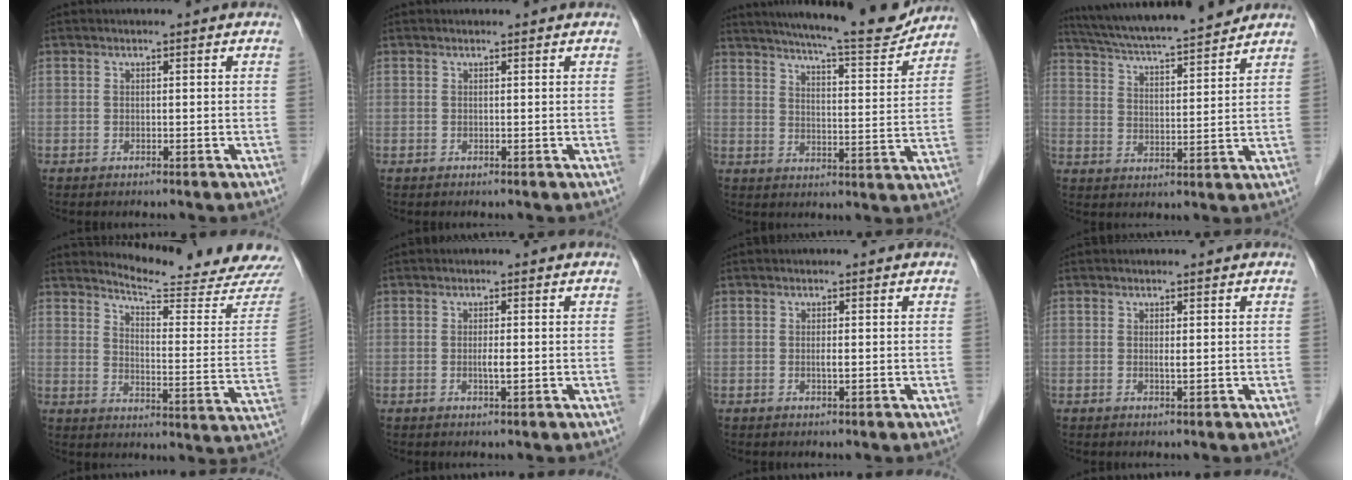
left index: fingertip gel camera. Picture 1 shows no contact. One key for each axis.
{"total": 0.9, "fx": 0.9, "fy": 0.0, "fz": 0.1, "tx": -0.008, "ty": 0.004, "tz": 0.011}
{"total": 16.2, "fx": 14.8, "fy": 0.7, "fz": 6.5, "tx": -0.101, "ty": -0.021, "tz": 0.201}
{"total": 16.0, "fx": 14.5, "fy": 0.7, "fz": 6.8, "tx": -0.124, "ty": 0.018, "tz": 0.228}
{"total": 17.5, "fx": 17.1, "fy": -0.8, "fz": 3.4, "tx": -0.051, "ty": -0.119, "tz": 0.207}
{"total": 1.3, "fx": -0.1, "fy": 0.1, "fz": 1.3, "tx": -0.026, "ty": -0.002, "tz": -0.001}
{"total": 0.8, "fx": 0.1, "fy": 0.0, "fz": 0.8, "tx": -0.016, "ty": -0.001, "tz": 0.001}
{"total": 0.7, "fx": 0.3, "fy": 0.0, "fz": 0.7, "tx": -0.016, "ty": -0.001, "tz": 0.005}